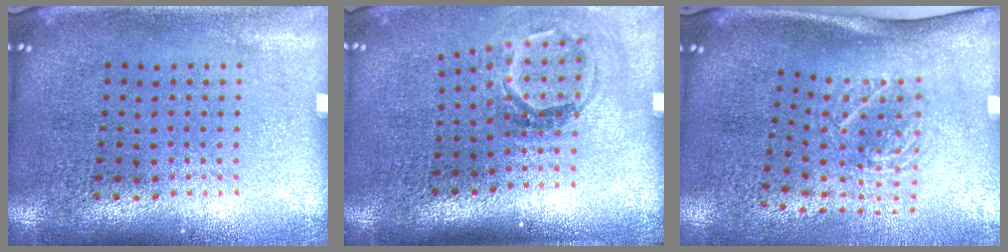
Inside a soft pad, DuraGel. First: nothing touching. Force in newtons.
{"total": 1.9, "press": 1.3, "slide": 1.4}
{"total": 1.9, "press": 1.3, "slide": 1.4}